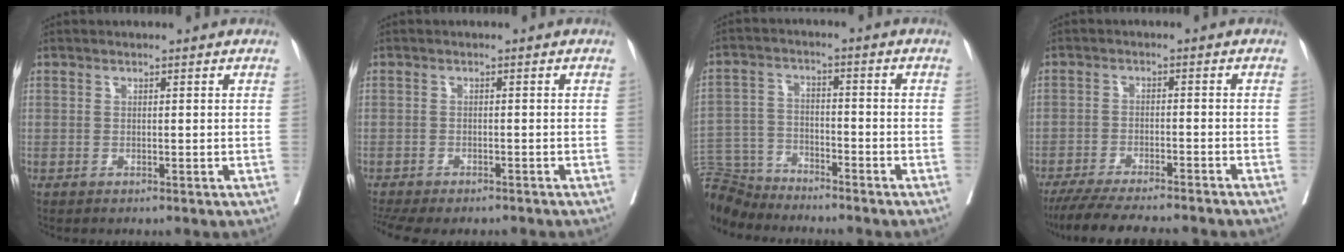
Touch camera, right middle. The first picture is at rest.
{"total": 9.4, "force": [-8.1, 2.5, 4.0], "torque": [-0.073, -0.004, -0.114]}
{"total": 10.4, "force": [-10.1, 2.2, 1.2], "torque": [-0.029, 0.004, -0.187]}
{"total": 13.7, "force": [-12.2, 1.2, 6.2], "torque": [-0.094, -0.022, -0.177]}